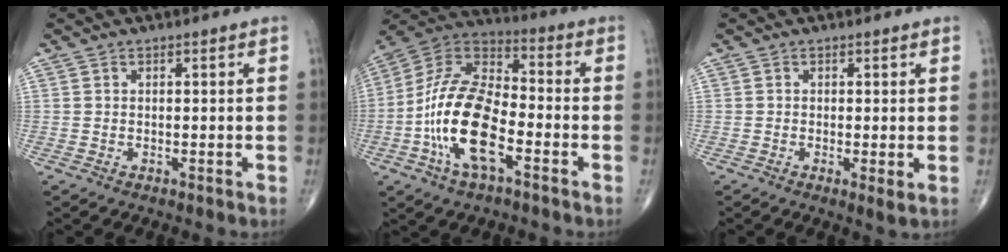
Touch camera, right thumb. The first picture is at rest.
{"total": 18.2, "force": [-5.5, 8.2, 15.2], "torque": [-0.295, 0.034, -0.107]}
{"total": 2.0, "force": [-0.2, 0.4, 1.9], "torque": [-0.041, -0.010, -0.009]}